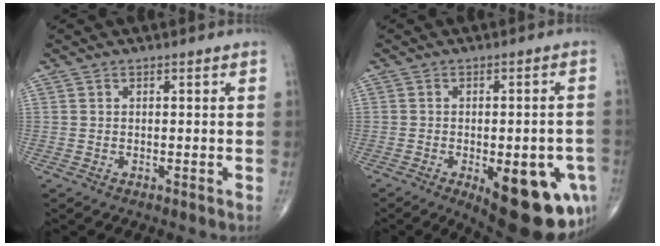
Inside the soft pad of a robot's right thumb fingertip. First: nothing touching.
{"total": 18.9, "force": [-7.2, 7.7, 15.7], "torque": [-0.141, 0.005, -0.076]}